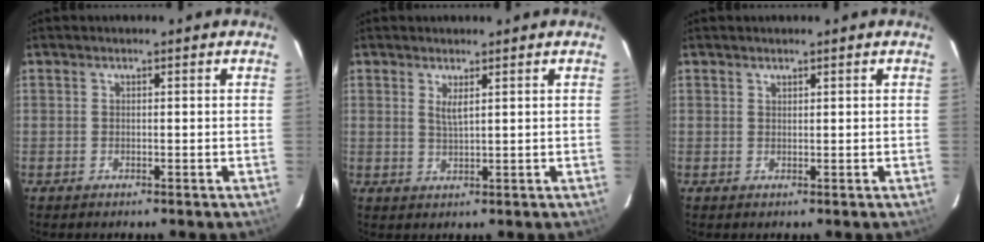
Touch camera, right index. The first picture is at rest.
{"total": 2.0, "force": [1.1, 0.1, 1.7], "torque": [-0.029, 0.000, 0.020]}
{"total": 0.6, "force": [0.5, 0.2, 0.0], "torque": [0.000, 0.001, 0.011]}